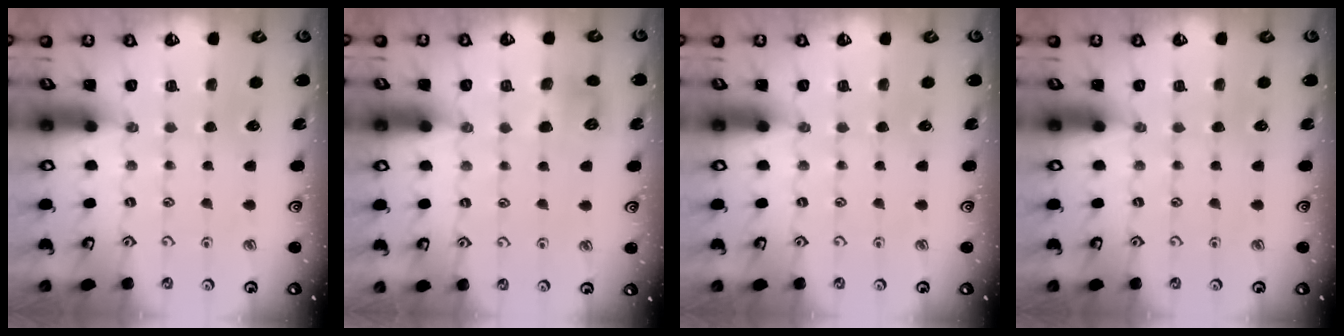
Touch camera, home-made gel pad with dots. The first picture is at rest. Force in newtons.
{"total": 6.3, "press": 6.3, "slide": 0.7}
{"total": 0.0}
{"total": 0.0}